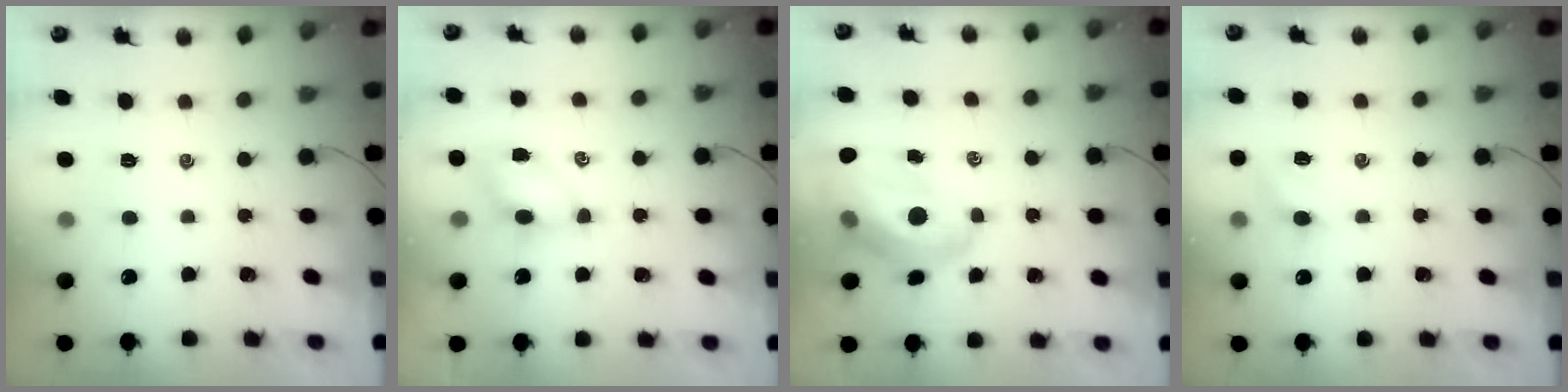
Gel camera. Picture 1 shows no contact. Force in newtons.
{"total": 5.5, "press": 5.4, "slide": 0.7}
{"total": 14.2, "press": 13.6, "slide": 4.1}
{"total": 5.3, "press": 5.1, "slide": 1.6}